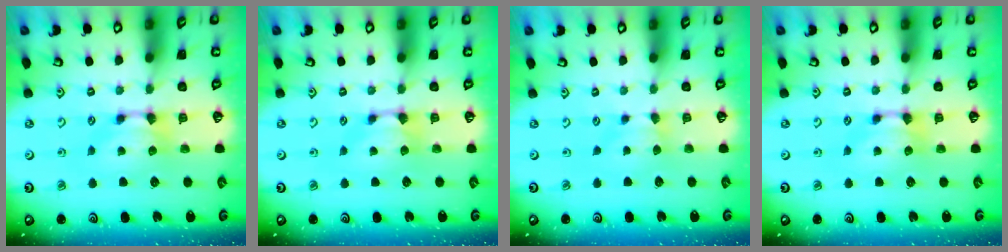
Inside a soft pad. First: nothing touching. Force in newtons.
{"total": 0.5, "press": 0.4, "slide": 0.3}
{"total": 1.7, "press": 1.6, "slide": 0.4}
{"total": 0.0}